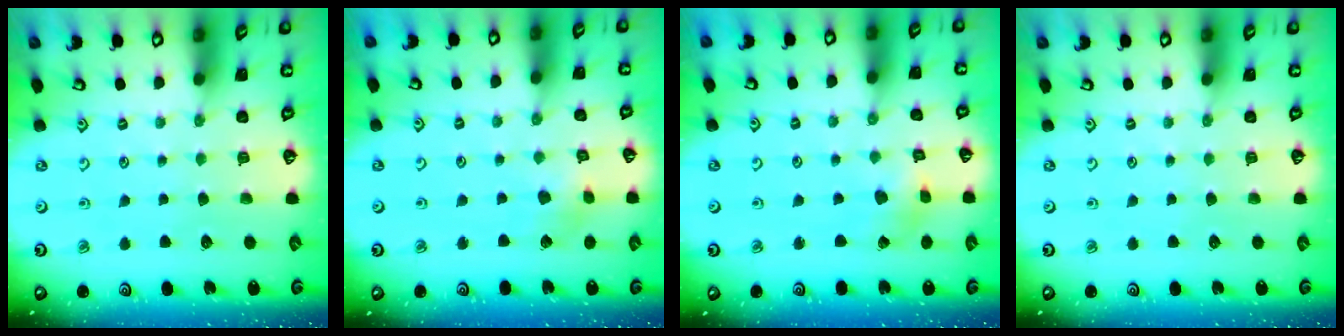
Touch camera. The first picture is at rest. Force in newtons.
{"total": 3.9, "press": 3.8, "slide": 0.4}
{"total": 2.6, "press": 2.6, "slide": 0.5}
{"total": 0.0}